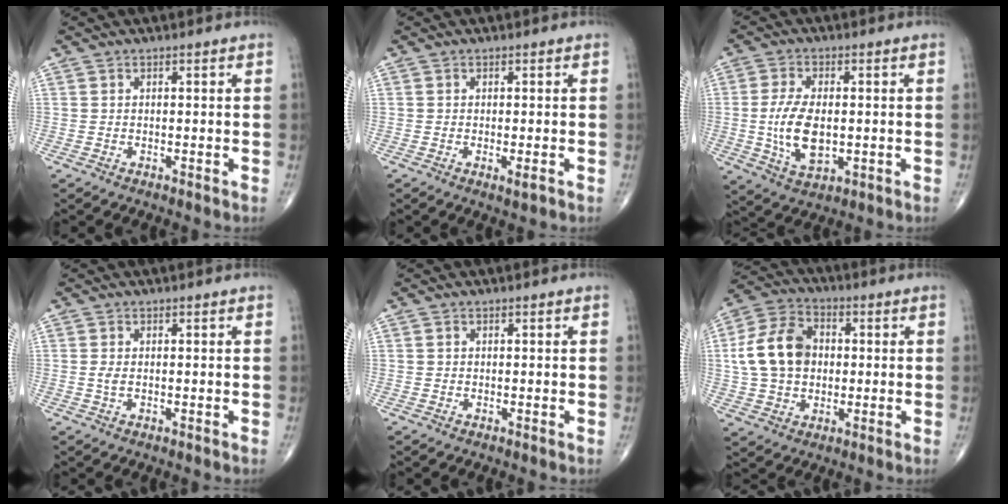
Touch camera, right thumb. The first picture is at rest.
{"total": 1.4, "force": [-0.5, 0.2, 1.3], "torque": [-0.022, -0.006, -0.009]}
{"total": 10.2, "force": [-0.7, 5.4, 8.6], "torque": [-0.160, -0.008, -0.007]}
{"total": 1.3, "force": [0.0, 0.5, 1.1], "torque": [-0.027, -0.002, -0.001]}
{"total": 0.0}
{"total": 13.5, "force": [1.0, 10.1, 9.0], "torque": [-0.150, 0.019, 0.013]}